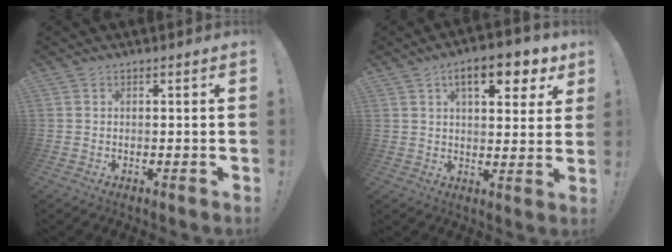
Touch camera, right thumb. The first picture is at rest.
{"total": 12.7, "force": [6.4, 4.9, 9.8], "torque": [-0.132, -0.022, 0.101]}